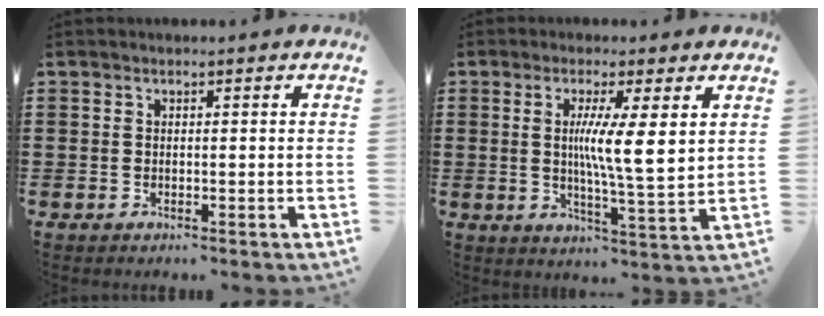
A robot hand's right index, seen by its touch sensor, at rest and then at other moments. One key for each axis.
{"total": 7.6, "fx": 1.9, "fy": 0.4, "fz": 7.3, "tx": -0.136, "ty": -0.010, "tz": 0.028}